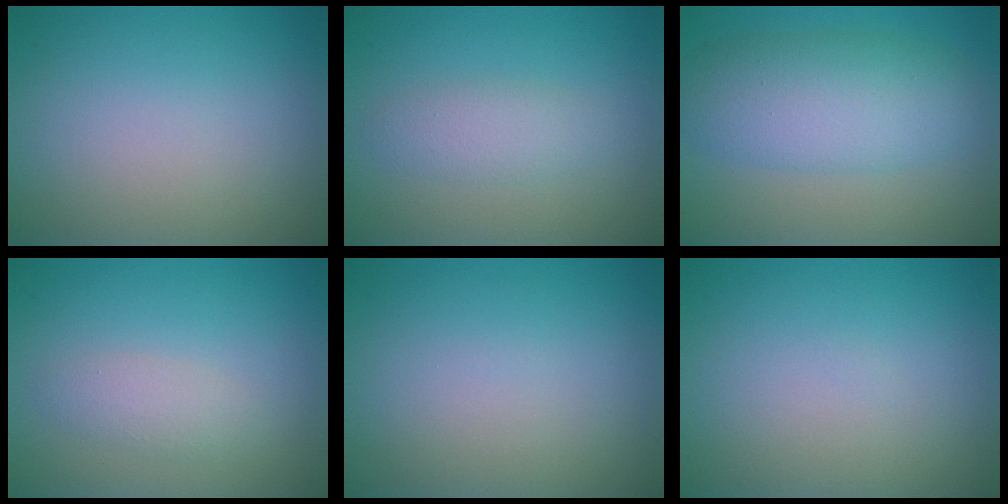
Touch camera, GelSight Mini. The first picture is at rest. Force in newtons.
{"total": 2.3, "press": 2.3, "slide": 0.0}
{"total": 6.6, "press": 6.6, "slide": 0.2}
{"total": 1.8, "press": 1.8, "slide": 0.0}
{"total": 0.0}
{"total": 0.0}